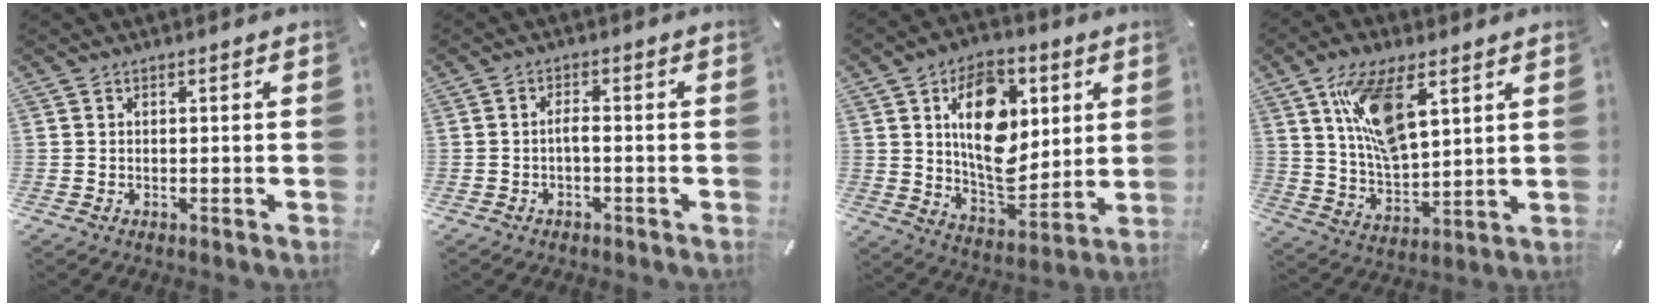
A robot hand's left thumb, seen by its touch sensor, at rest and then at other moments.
{"total": 2.3, "force": [-1.0, 0.8, 1.9], "torque": [-0.042, 0.003, -0.021]}
{"total": 17.8, "force": [4.8, 11.9, 12.3], "torque": [-0.187, -0.012, 0.085]}
{"total": 14.7, "force": [7.2, 6.9, 10.7], "torque": [-0.207, -0.018, 0.130]}